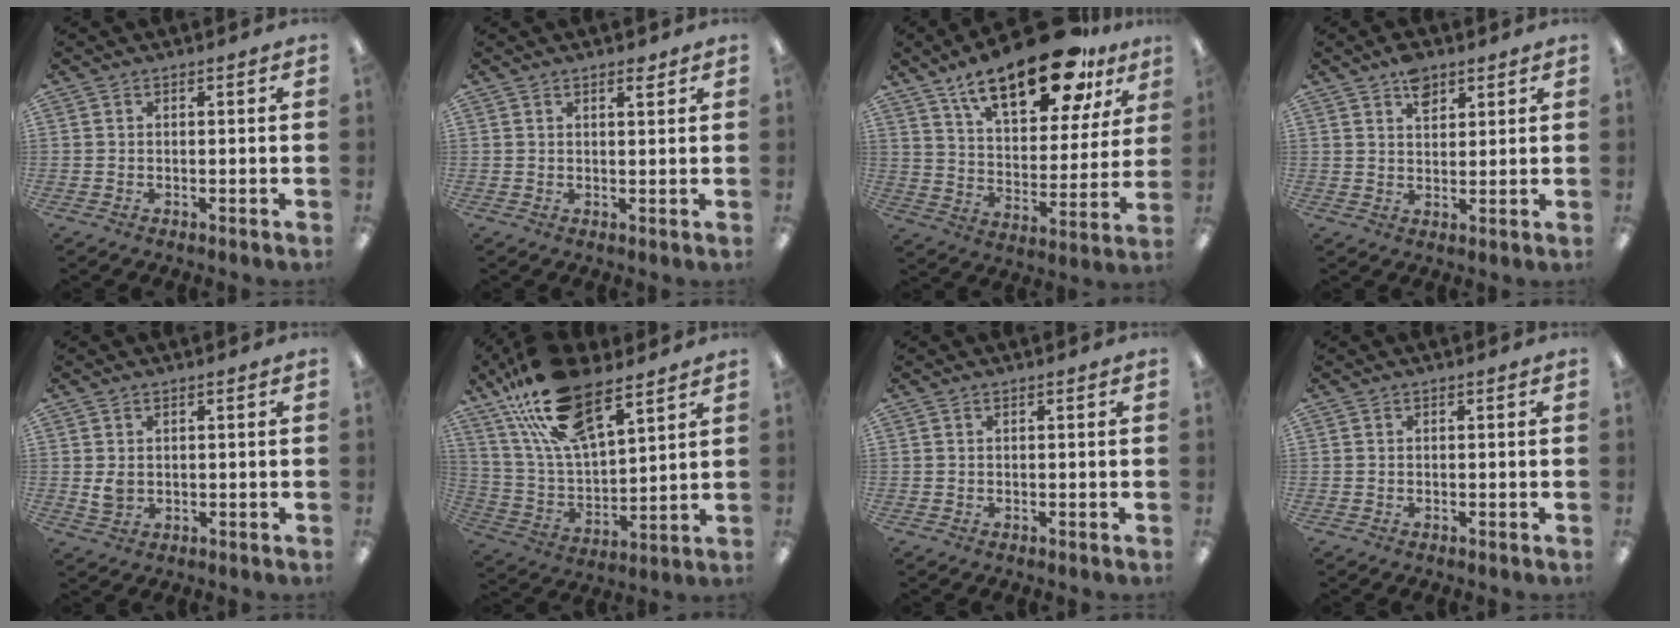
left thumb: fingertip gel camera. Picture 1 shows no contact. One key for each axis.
{"total": 2.1, "fx": 1.8, "fy": 0.5, "fz": 1.1, "tx": -0.008, "ty": -0.007, "tz": 0.028}
{"total": 21.9, "fx": 14.4, "fy": 8.9, "fz": 13.9, "tx": -0.217, "ty": -0.070, "tz": 0.240}
{"total": 5.3, "fx": 3.5, "fy": 2.9, "fz": 2.7, "tx": -0.039, "ty": -0.012, "tz": 0.061}
{"total": 2.9, "fx": 0.7, "fy": 2.2, "fz": 1.7, "tx": -0.025, "ty": 0.000, "tz": 0.012}
{"total": 21.6, "fx": 15.1, "fy": 8.3, "fz": 12.9, "tx": -0.264, "ty": -0.068, "tz": 0.268}
{"total": 0.0}
{"total": 0.0}